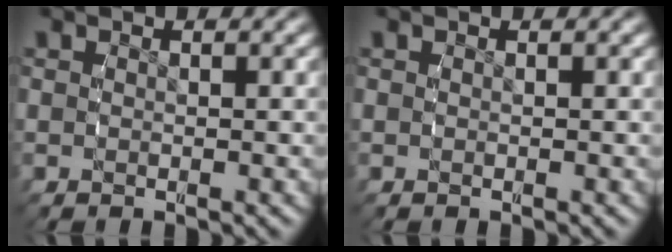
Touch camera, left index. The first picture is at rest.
{"total": 0.0}